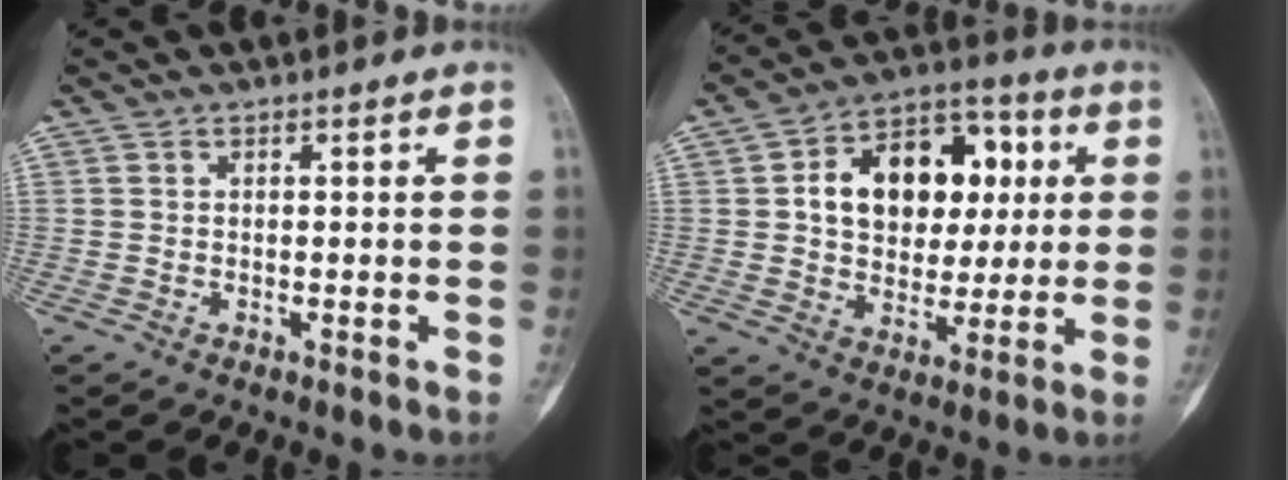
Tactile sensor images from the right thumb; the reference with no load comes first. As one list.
[{"total": 17.7, "force": [3.5, 12.4, 12.1], "torque": [-0.139, 0.017, 0.053]}]